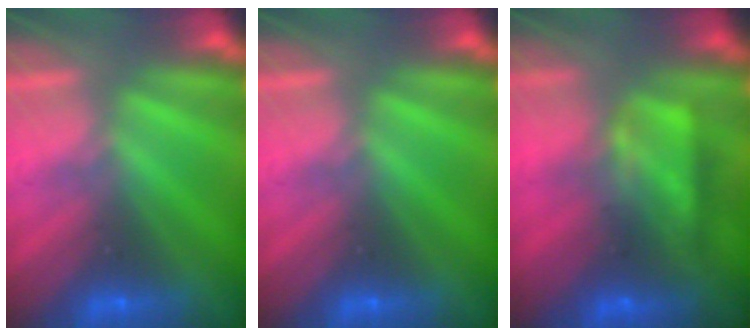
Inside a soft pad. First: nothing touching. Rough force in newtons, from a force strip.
{"total": 0.0}
{"total": 7.2}